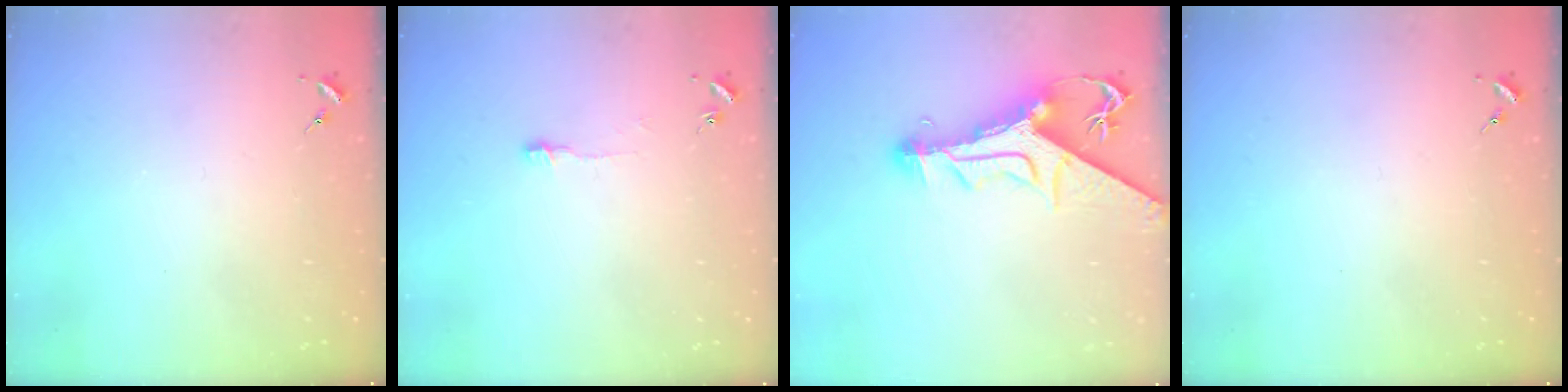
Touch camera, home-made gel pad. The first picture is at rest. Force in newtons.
{"total": 3.8, "press": 3.8, "slide": 0.2}
{"total": 13.8, "press": 13.7, "slide": 1.5}
{"total": 0.0}